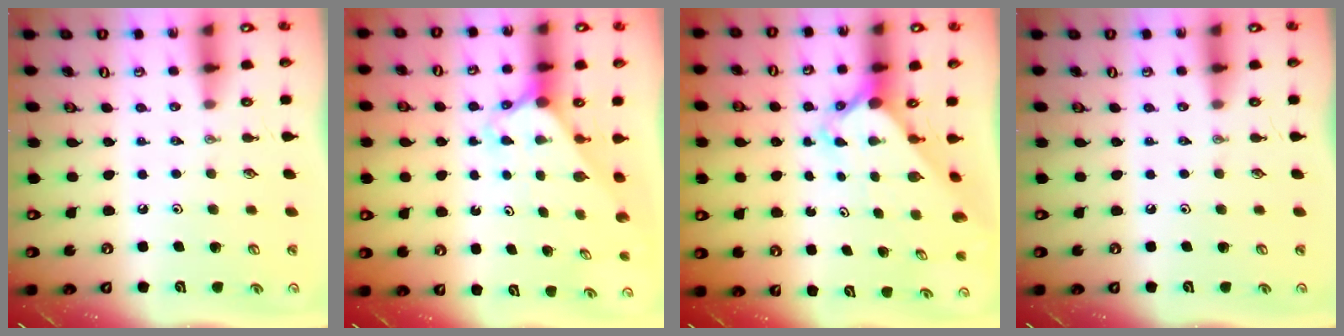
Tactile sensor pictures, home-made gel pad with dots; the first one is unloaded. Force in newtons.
{"total": 2.3, "press": 2.3, "slide": 0.1}
{"total": 2.6, "press": 2.6, "slide": 0.2}
{"total": 0.0}